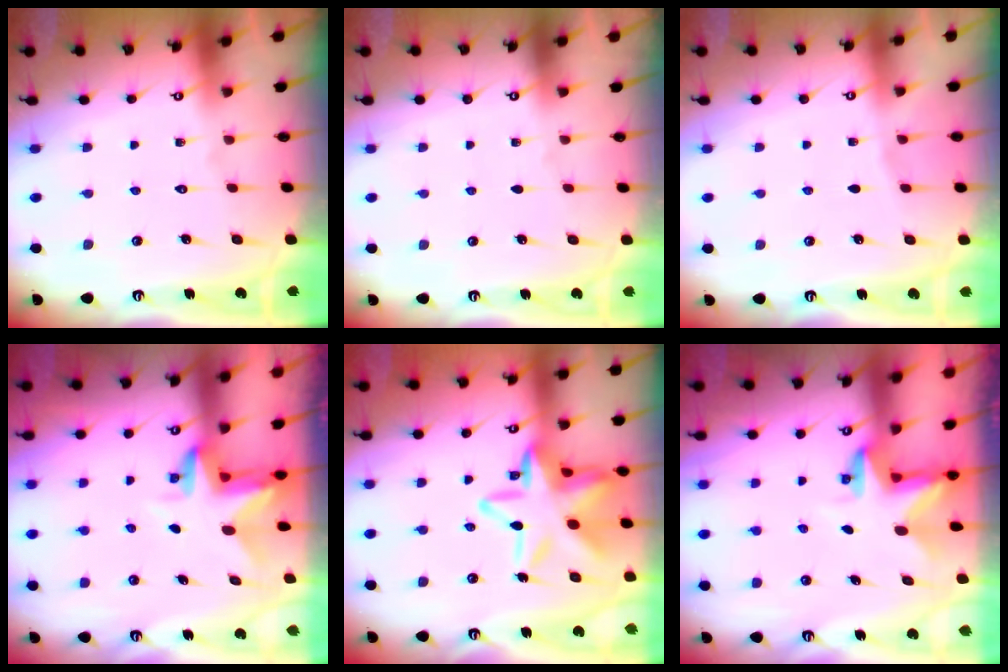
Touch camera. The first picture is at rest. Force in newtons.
{"total": 0.0}
{"total": 2.1, "press": 2.1, "slide": 0.3}
{"total": 3.3, "press": 3.2, "slide": 0.3}
{"total": 19.2, "press": 19.1, "slide": 1.5}
{"total": 3.0, "press": 3.0, "slide": 0.1}